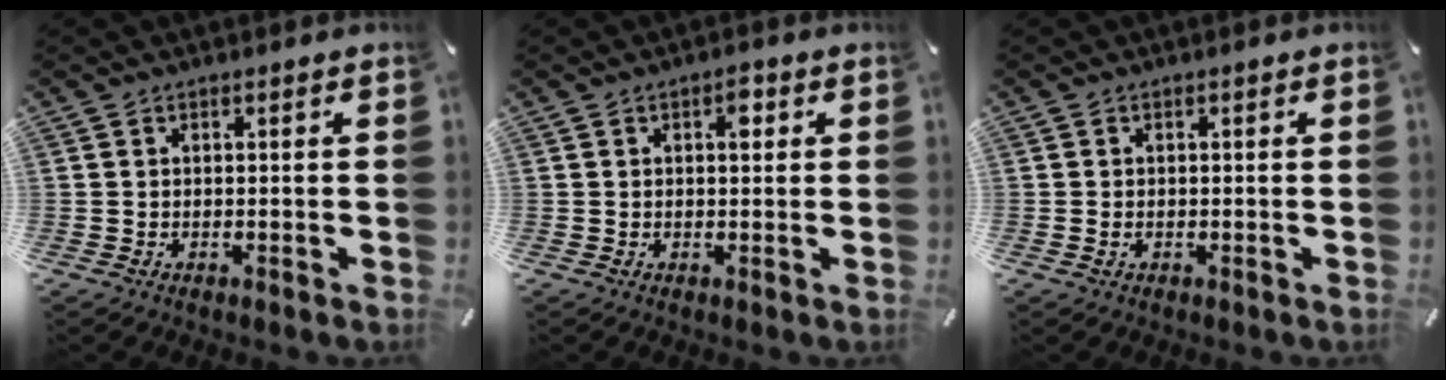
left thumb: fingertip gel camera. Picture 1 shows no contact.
{"total": 3.0, "force": [1.0, 1.5, 2.4], "torque": [-0.027, -0.002, 0.010]}
{"total": 0.9, "force": [-0.2, 0.4, 0.8], "torque": [-0.015, 0.002, -0.004]}